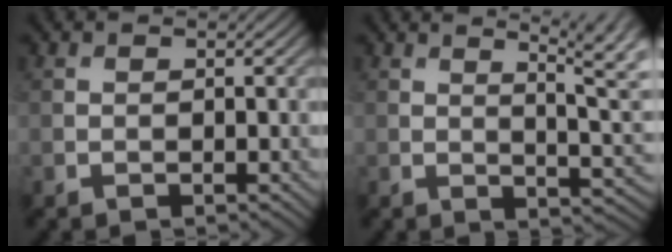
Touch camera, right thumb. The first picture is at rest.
{"total": 11.4, "force": [5.3, 4.0, 9.2], "torque": [-0.112, 0.029, 0.063]}